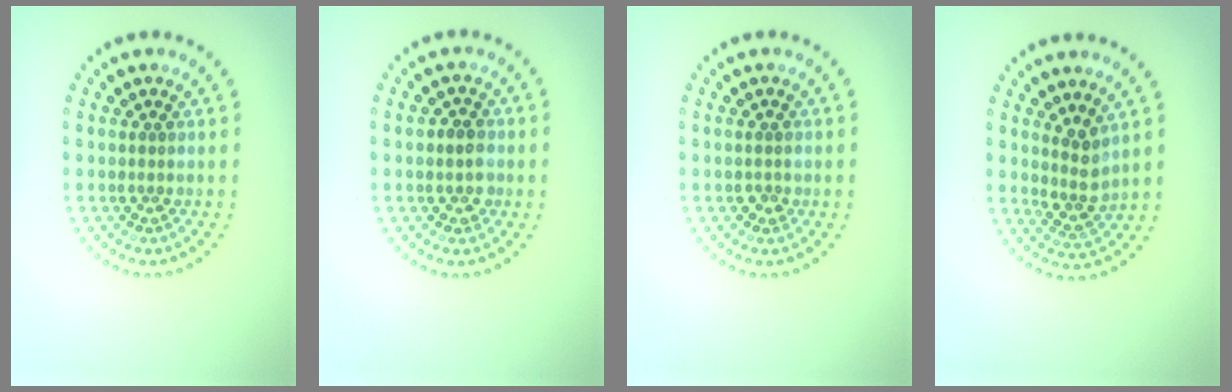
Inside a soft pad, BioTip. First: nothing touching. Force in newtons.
{"total": 2.0, "press": 1.9, "slide": 0.5}
{"total": 0.8, "press": 0.8, "slide": 0.2}
{"total": 2.7, "press": 2.1, "slide": 1.7}